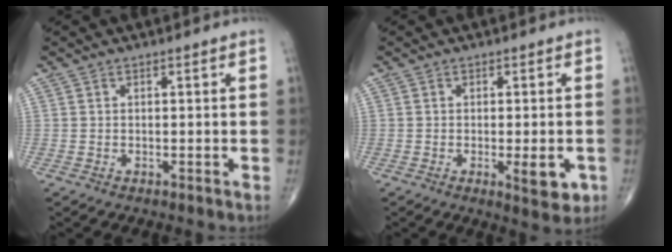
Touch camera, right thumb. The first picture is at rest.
{"total": 5.6, "force": [-1.6, 1.9, 5.0], "torque": [-0.059, -0.009, -0.018]}